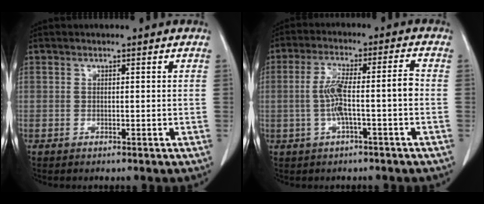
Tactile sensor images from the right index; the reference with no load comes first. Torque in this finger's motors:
{"motor_torque": [0.71, -0.18, 0.30, 0.15]}